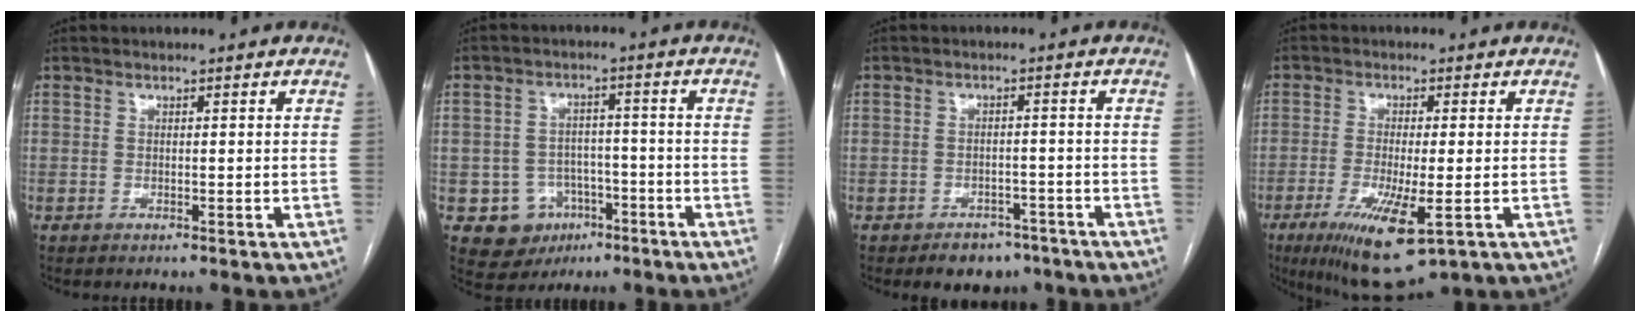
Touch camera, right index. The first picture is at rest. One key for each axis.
{"total": 7.7, "fx": -3.2, "fy": 6.9, "fz": 1.5, "tx": -0.020, "ty": 0.012, "tz": -0.040}
{"total": 4.8, "fx": -3.5, "fy": 3.1, "fz": 1.1, "tx": -0.006, "ty": 0.008, "tz": -0.047}
{"total": 10.8, "fx": -4.5, "fy": 2.3, "fz": 9.6, "tx": -0.171, "ty": -0.032, "tz": -0.068}